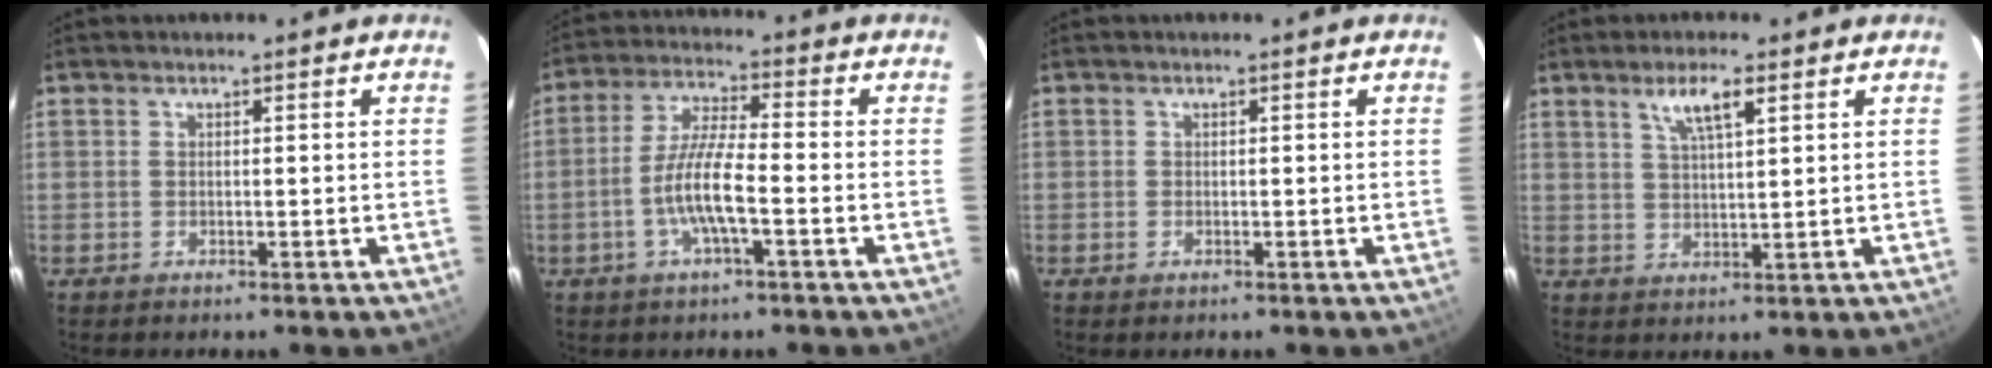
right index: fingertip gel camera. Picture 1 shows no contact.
{"total": 8.4, "force": [-2.9, 1.1, 7.8], "torque": [-0.163, 0.002, -0.056]}
{"total": 0.5, "force": [-0.3, 0.3, 0.3], "torque": [-0.003, -0.001, -0.006]}
{"total": 5.2, "force": [2.9, 0.9, 4.2], "torque": [-0.077, 0.003, 0.053]}